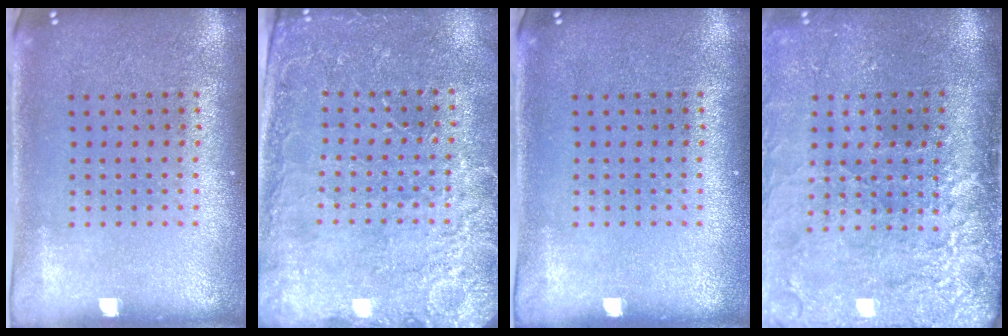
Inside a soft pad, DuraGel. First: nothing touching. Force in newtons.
{"total": 2.8, "press": 2.8, "slide": 0.2}
{"total": 0.0}
{"total": 4.5, "press": 3.6, "slide": 2.7}